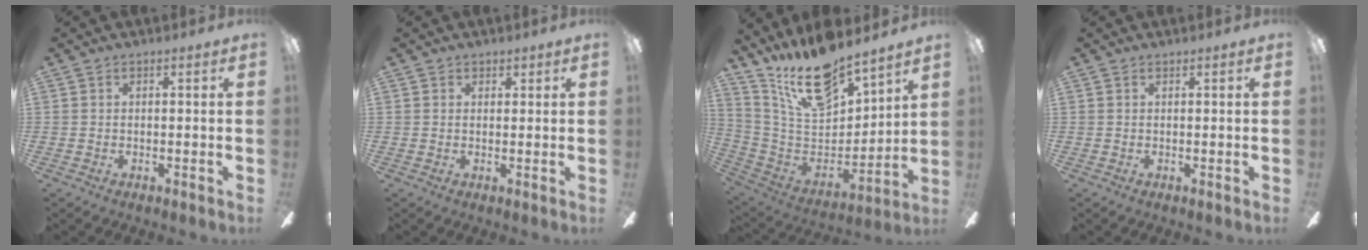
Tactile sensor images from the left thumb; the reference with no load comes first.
{"total": 1.5, "force": [1.1, 1.0, 0.0], "torque": [0.007, -0.003, 0.020]}
{"total": 18.4, "force": [14.6, 6.1, 9.3], "torque": [-0.182, -0.098, 0.258]}
{"total": 0.0}